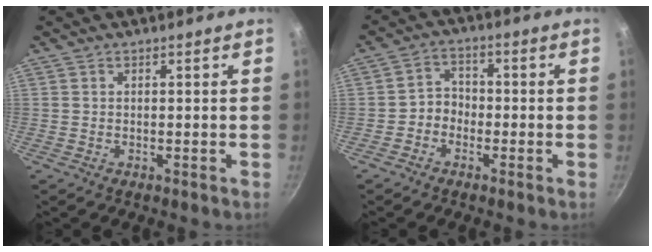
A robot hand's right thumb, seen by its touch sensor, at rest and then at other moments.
{"total": 3.8, "force": [-1.7, 3.1, 1.4], "torque": [0.003, 0.023, -0.036]}